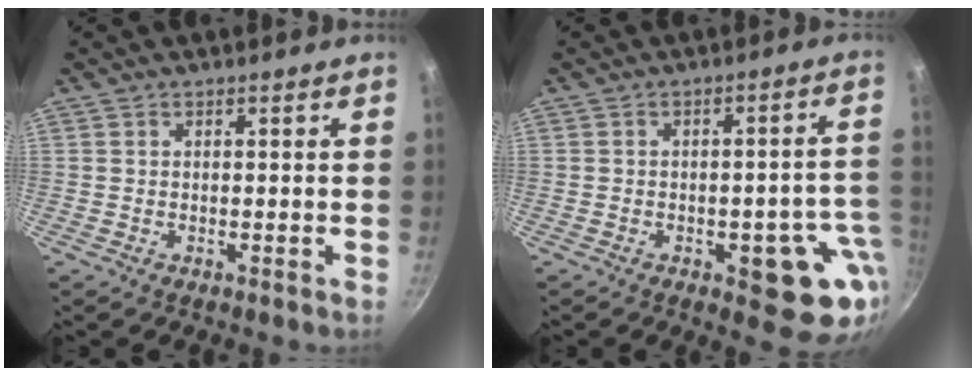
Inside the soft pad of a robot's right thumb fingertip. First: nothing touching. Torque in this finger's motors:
{"motor_torque": [1.82, 1.61, -0.07, -0.07, 0.20]}